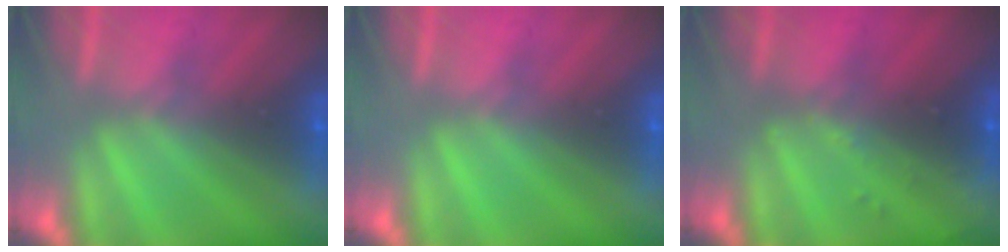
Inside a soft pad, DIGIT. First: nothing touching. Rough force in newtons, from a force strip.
{"total": 0.0}
{"total": 2.9}